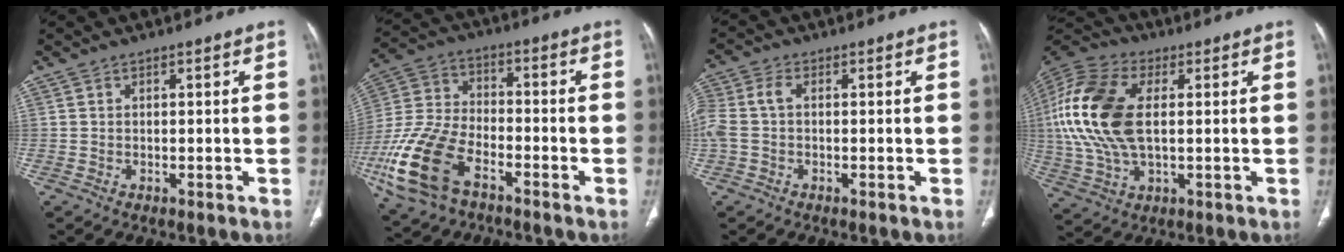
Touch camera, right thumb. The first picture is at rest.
{"total": 17.4, "force": [-8.3, 9.6, 11.9], "torque": [-0.259, 0.027, -0.160]}
{"total": 7.0, "force": [0.0, 4.4, 5.4], "torque": [-0.148, 0.019, 0.000]}
{"total": 19.6, "force": [1.9, 11.1, 16.0], "torque": [-0.360, 0.006, 0.035]}